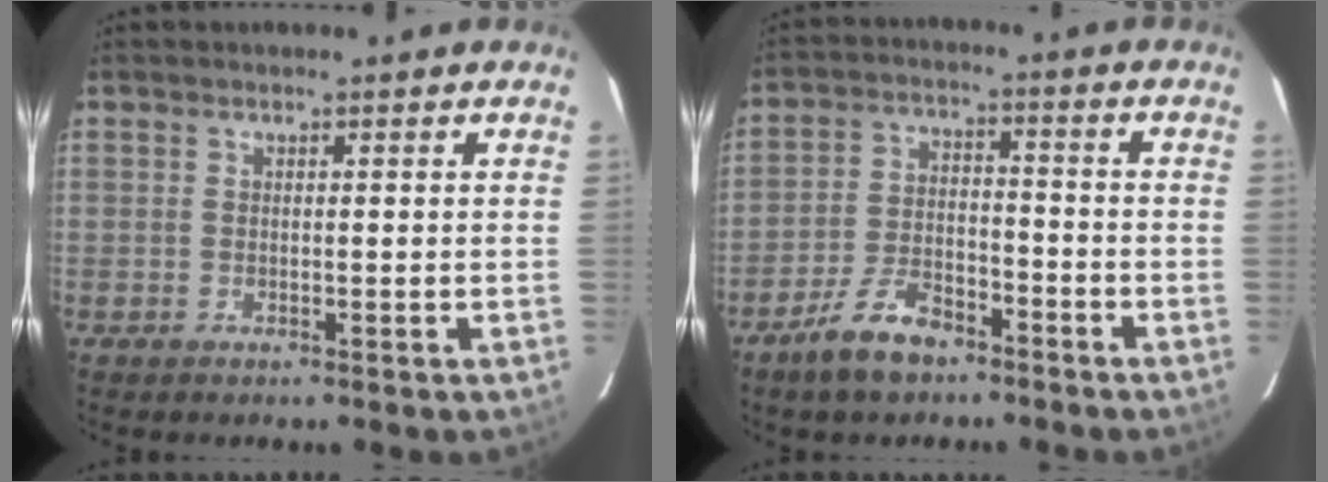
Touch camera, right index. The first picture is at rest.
{"total": 9.2, "force": [-6.6, 4.1, 4.8], "torque": [-0.110, 0.004, -0.117]}